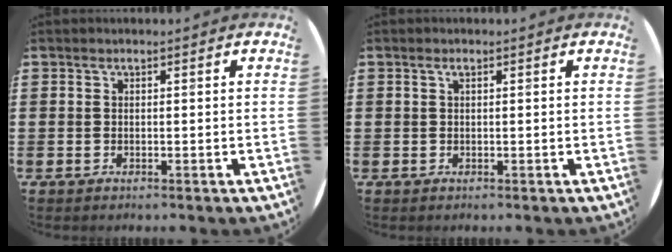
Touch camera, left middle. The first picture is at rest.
{"total": 0.5, "force": [0.3, 0.1, 0.4], "torque": [-0.009, 0.001, 0.005]}